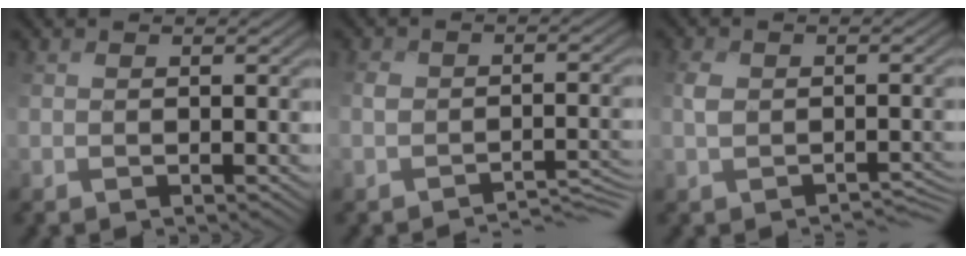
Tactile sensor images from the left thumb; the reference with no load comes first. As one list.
[{"total": 4.4, "force": [-3.8, 1.8, 1.3], "torque": [-0.015, 0.012, -0.056]}, {"total": 2.2, "force": [-1.4, 1.6, 0.8], "torque": [-0.006, 0.002, -0.026]}]